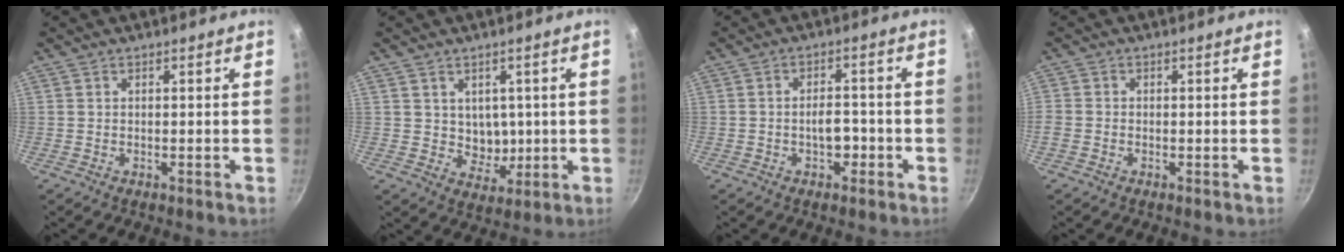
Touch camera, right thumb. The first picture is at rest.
{"total": 5.3, "force": [1.1, 4.6, 2.4], "torque": [-0.013, -0.016, 0.025]}
{"total": 4.2, "force": [-1.6, 2.5, 2.9], "torque": [-0.021, 0.018, -0.022]}
{"total": 1.7, "force": [-0.9, 1.3, 0.8], "torque": [-0.018, 0.002, -0.021]}